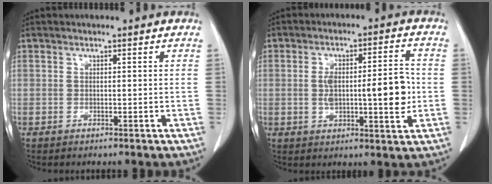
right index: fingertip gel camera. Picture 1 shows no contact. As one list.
[{"total": 10.6, "force": [-0.5, 2.7, 10.2], "torque": [-0.165, 0.015, -0.004]}]